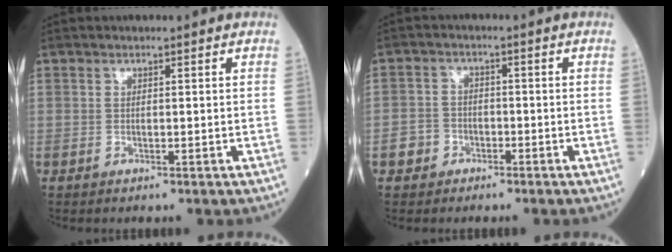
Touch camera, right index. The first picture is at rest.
{"total": 3.2, "force": [-1.8, 2.6, 0.5], "torque": [-0.012, 0.010, -0.036]}